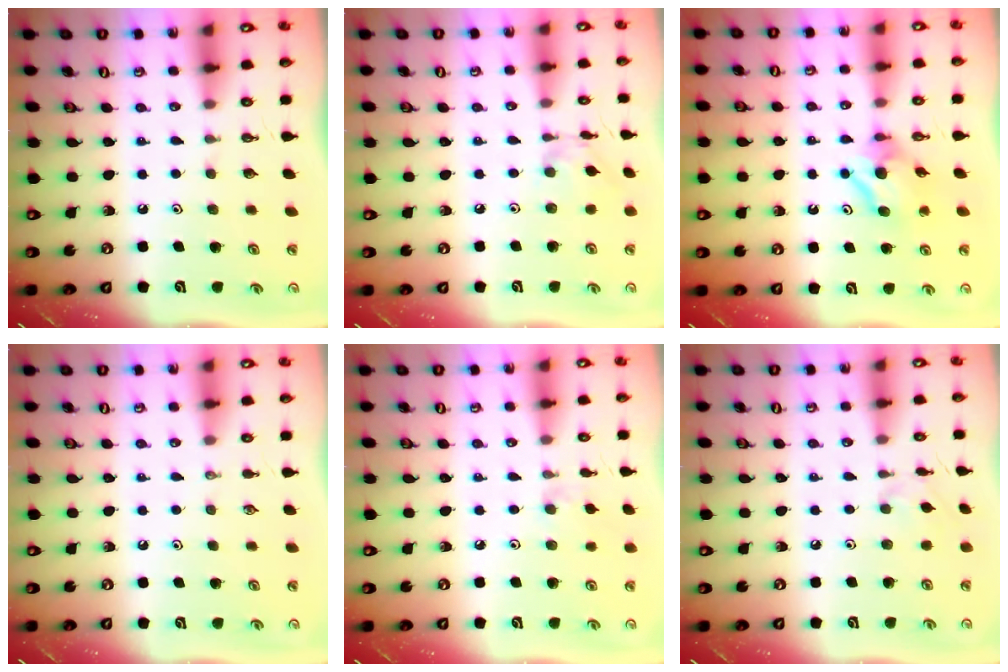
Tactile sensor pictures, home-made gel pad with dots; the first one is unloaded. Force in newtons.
{"total": 2.7, "press": 2.7, "slide": 0.2}
{"total": 7.8, "press": 7.8, "slide": 0.7}
{"total": 0.0}
{"total": 3.3, "press": 3.2, "slide": 0.6}
{"total": 1.5, "press": 1.4, "slide": 0.5}